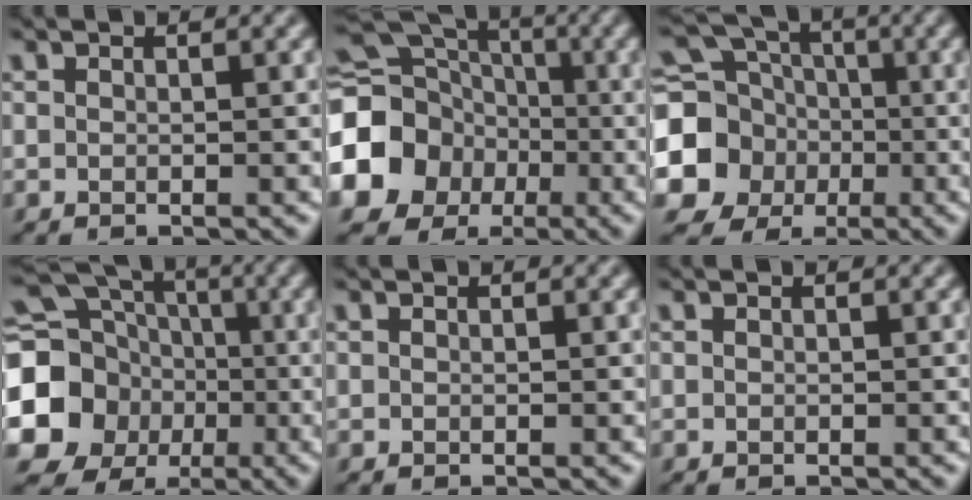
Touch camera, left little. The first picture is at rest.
{"total": 16.4, "force": [-4.1, 14.7, 5.8], "torque": [-0.155, -0.014, -0.103]}
{"total": 11.5, "force": [-2.2, 10.5, 4.2], "torque": [-0.117, -0.023, -0.061]}
{"total": 18.3, "force": [-2.6, 17.0, 6.4], "torque": [-0.161, -0.009, -0.083]}
{"total": 0.0}
{"total": 0.0}